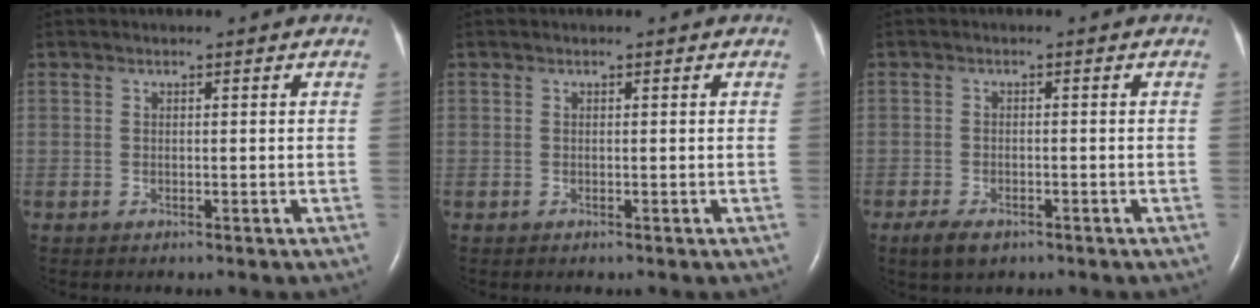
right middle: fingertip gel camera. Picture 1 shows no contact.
{"total": 0.0}
{"total": 3.5, "force": [-2.2, 1.6, 2.1], "torque": [-0.049, -0.006, -0.033]}